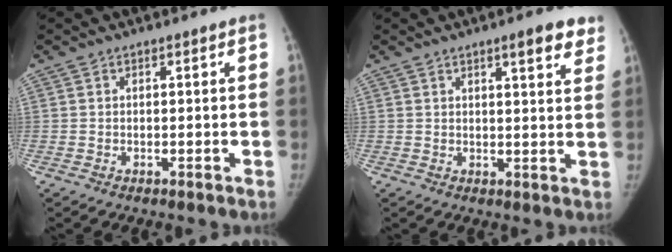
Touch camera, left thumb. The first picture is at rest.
{"total": 5.9, "force": [3.9, 1.4, 4.2], "torque": [-0.036, -0.018, 0.046]}